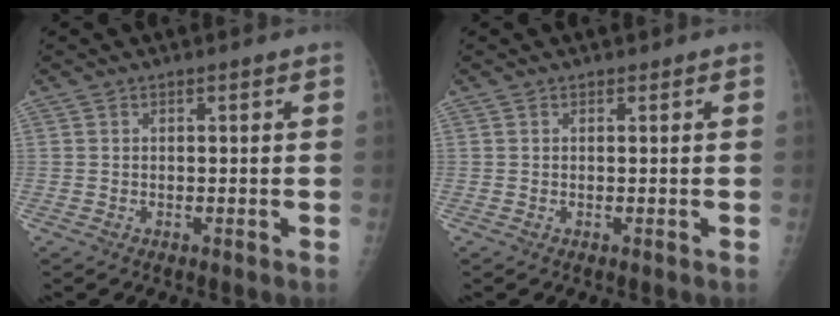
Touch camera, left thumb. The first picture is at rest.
{"total": 0.0}